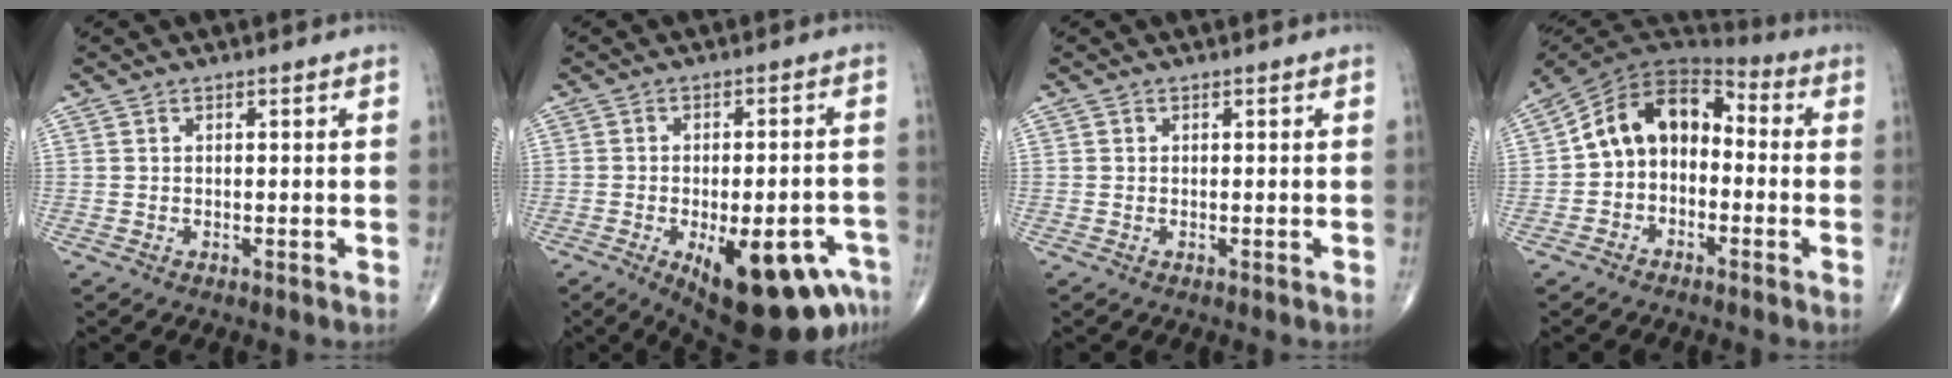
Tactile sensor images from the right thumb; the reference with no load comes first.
{"total": 19.2, "force": [-9.1, 7.8, 15.1], "torque": [-0.143, 0.023, -0.108]}
{"total": 0.0}
{"total": 12.3, "force": [-1.0, 9.0, 8.3], "torque": [-0.111, 0.055, -0.034]}